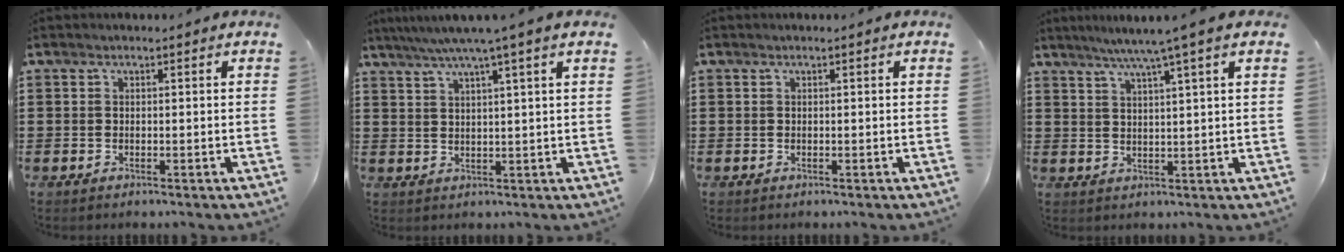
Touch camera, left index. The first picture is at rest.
{"total": 4.8, "force": [3.3, -1.0, 3.3], "torque": [-0.072, -0.007, 0.053]}
{"total": 0.0}
{"total": 5.1, "force": [3.5, -0.9, 3.5], "torque": [-0.076, -0.009, 0.058]}